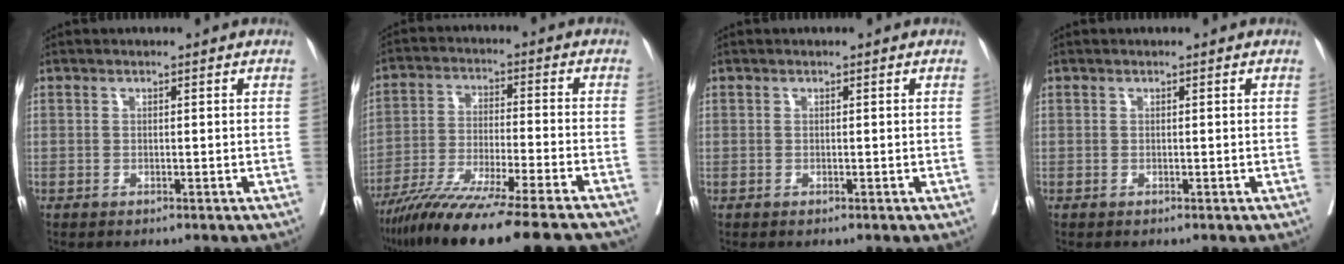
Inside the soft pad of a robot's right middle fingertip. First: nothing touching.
{"total": 20.8, "force": [-17.1, 0.2, 11.7], "torque": [-0.173, -0.052, -0.276]}
{"total": 0.0}
{"total": 0.0}